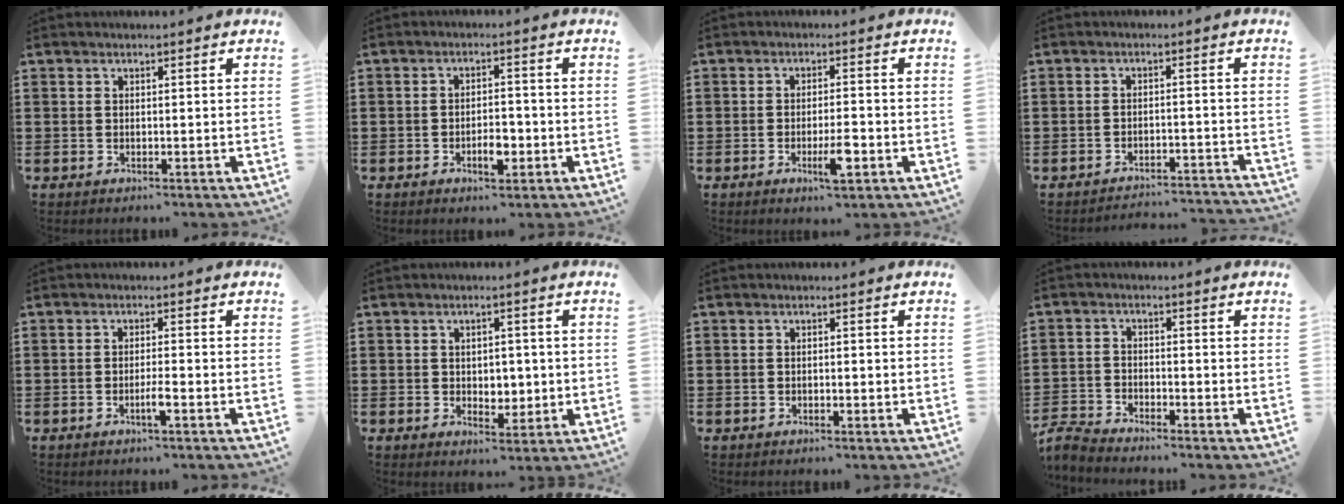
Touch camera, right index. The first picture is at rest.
{"total": 4.3, "force": [-1.7, 1.9, 3.4], "torque": [-0.057, 0.006, -0.029]}
{"total": 4.7, "force": [-1.9, 0.9, 4.2], "torque": [-0.080, -0.007, -0.036]}
{"total": 2.9, "force": [-2.9, 0.0, 0.2], "torque": [-0.008, -0.001, -0.061]}
{"total": 2.5, "force": [-1.3, 0.1, 2.1], "torque": [-0.036, -0.001, -0.023]}
{"total": 3.3, "force": [0.0, 2.6, 2.1], "torque": [-0.031, 0.004, -0.007]}
{"total": 0.5, "force": [-0.3, 0.2, 0.4], "torque": [-0.008, -0.002, -0.004]}
{"total": 3.0, "force": [-3.0, 0.2, 0.2], "torque": [-0.022, -0.002, -0.069]}